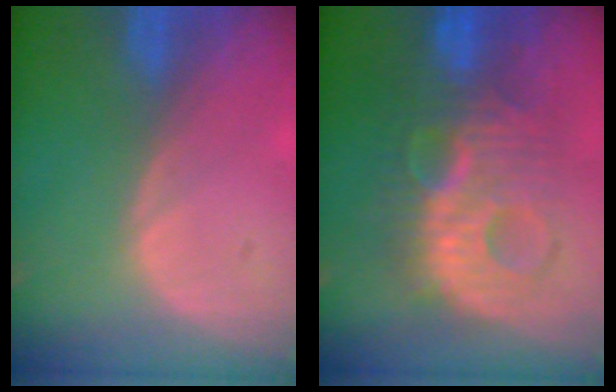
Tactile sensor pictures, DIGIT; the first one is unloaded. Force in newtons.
{"total": 10.3, "press": 10.3, "slide": 0.2}